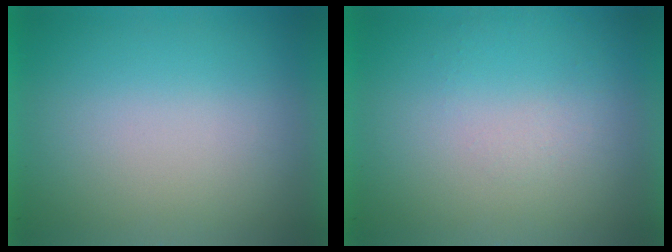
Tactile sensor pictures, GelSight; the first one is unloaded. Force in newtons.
{"total": 1.1}